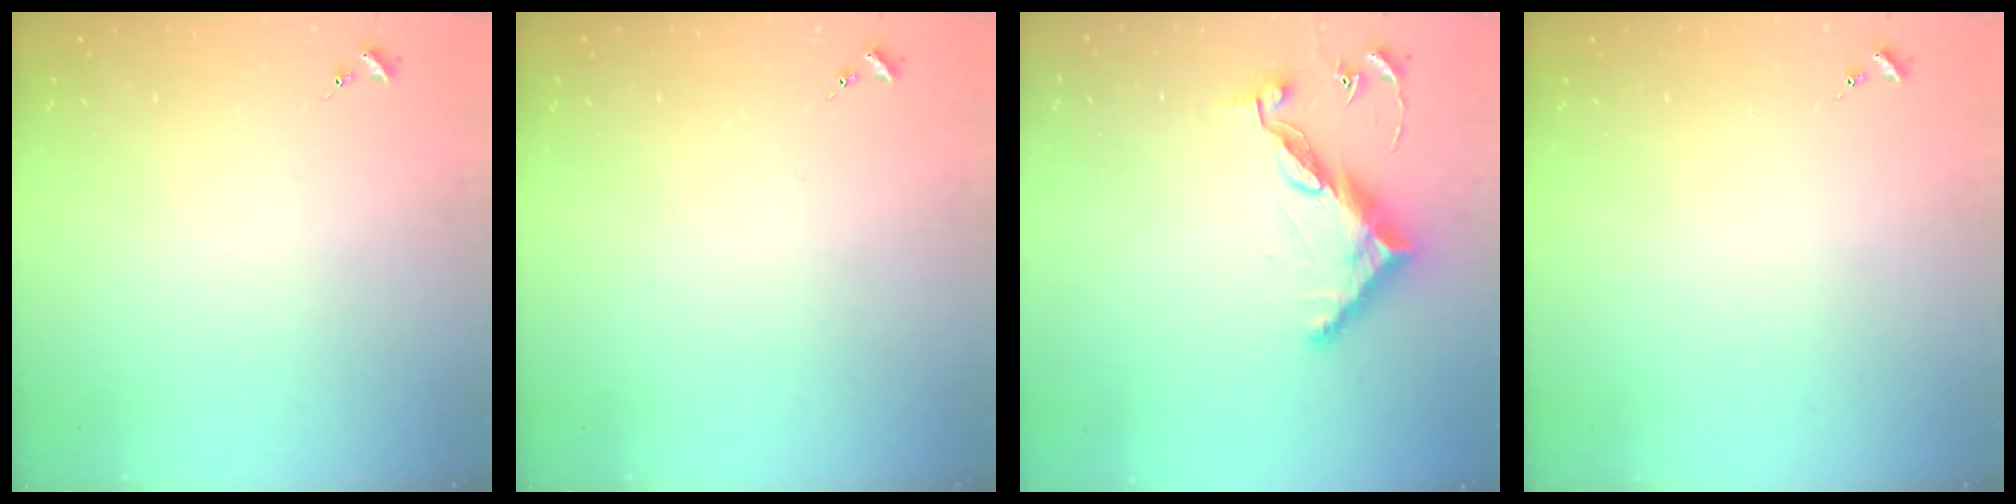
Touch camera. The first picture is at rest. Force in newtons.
{"total": 0.0}
{"total": 12.1, "press": 12.0, "slide": 0.4}
{"total": 0.0}